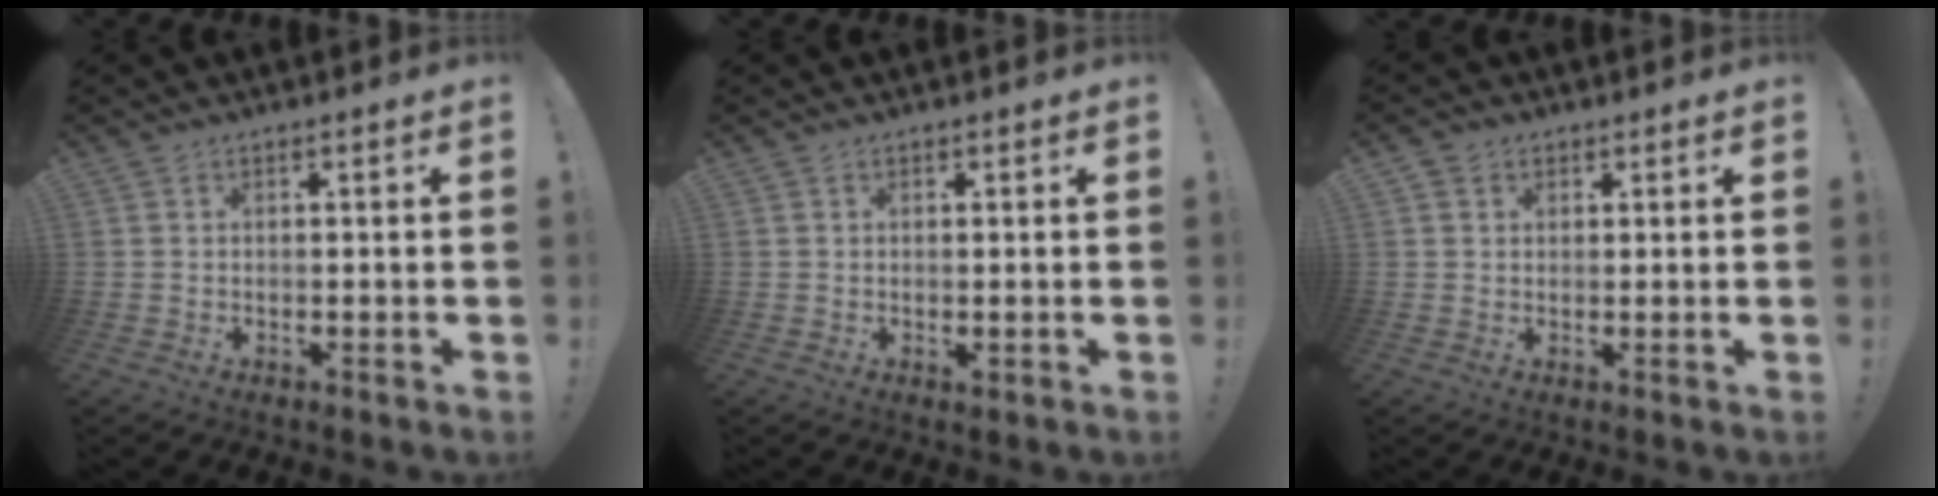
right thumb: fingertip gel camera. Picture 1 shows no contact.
{"total": 0.5, "force": [0.2, 0.4, 0.3], "torque": [-0.003, -0.001, 0.004]}
{"total": 2.1, "force": [1.0, 1.8, 0.5], "torque": [-0.008, 0.000, 0.019]}